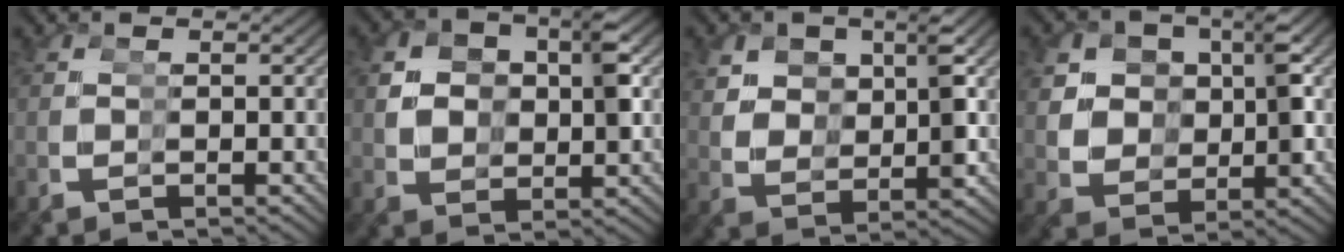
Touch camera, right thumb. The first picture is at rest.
{"total": 2.4, "force": [1.1, 2.0, 0.9], "torque": [-0.024, 0.005, 0.028]}
{"total": 2.7, "force": [2.2, 1.2, 1.0], "torque": [-0.033, -0.002, 0.048]}
{"total": 4.3, "force": [1.5, 3.5, 1.9], "torque": [-0.053, -0.011, 0.042]}